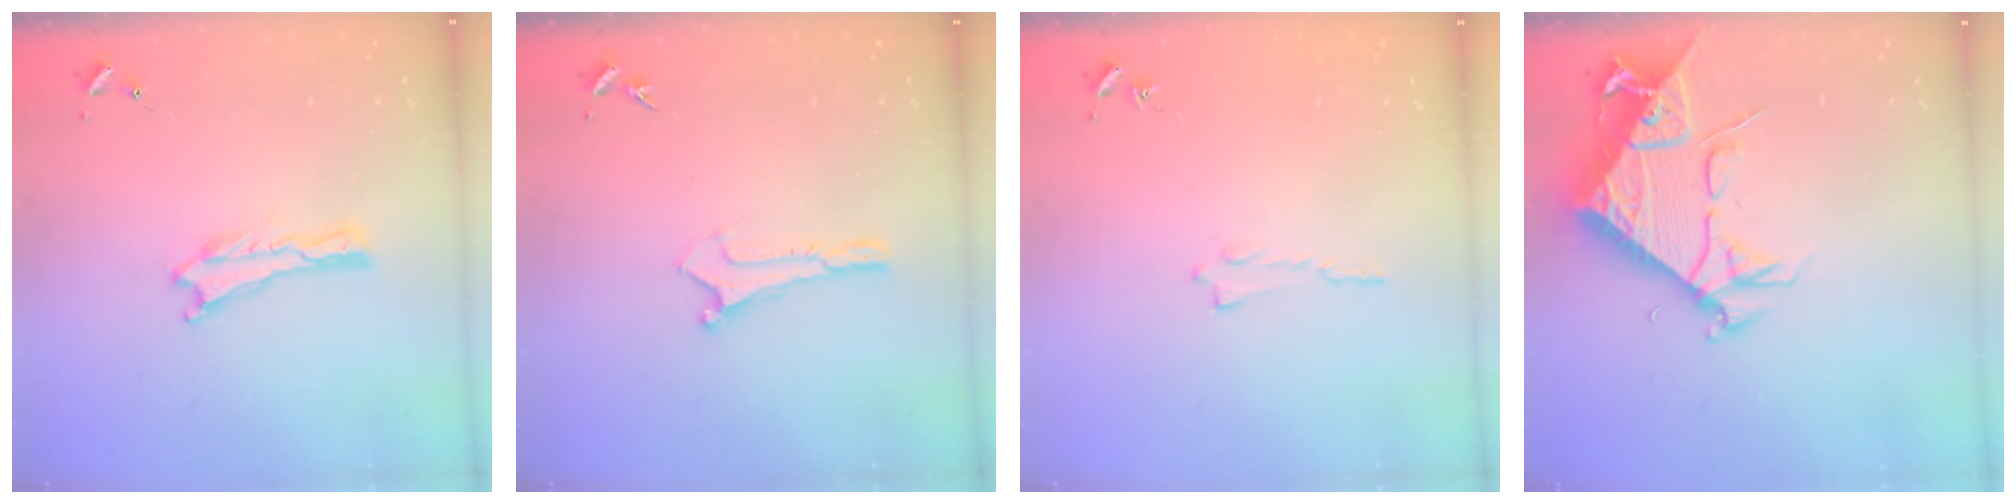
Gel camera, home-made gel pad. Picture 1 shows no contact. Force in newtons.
{"total": 0.0}
{"total": 0.0}
{"total": 8.4, "press": 8.3, "slide": 0.9}